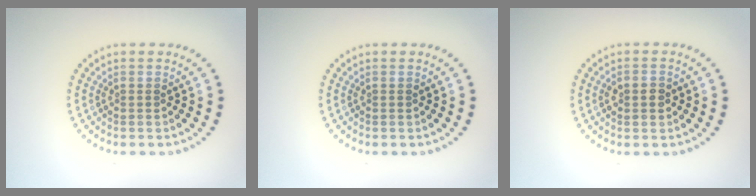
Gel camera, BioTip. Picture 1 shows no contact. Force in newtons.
{"total": 0.0}
{"total": 1.9, "press": 1.9, "slide": 0.2}